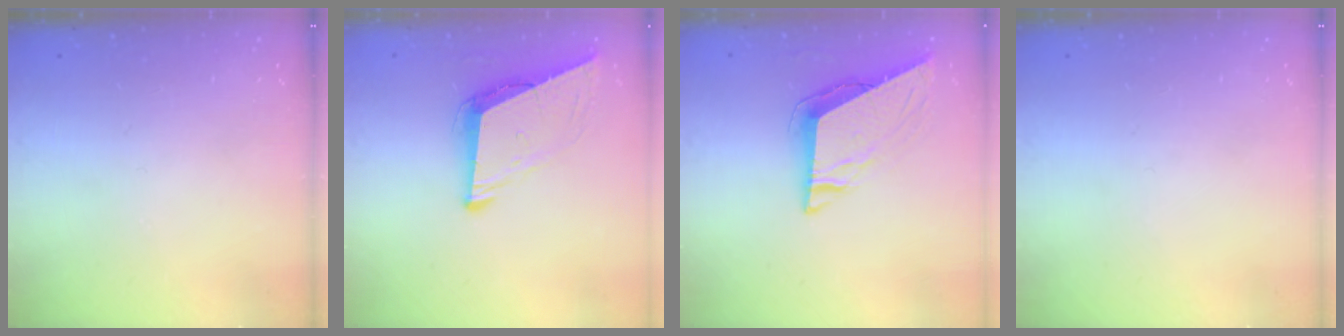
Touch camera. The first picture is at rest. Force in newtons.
{"total": 8.3, "press": 7.8, "slide": 3.1}
{"total": 8.4, "press": 8.4, "slide": 0.9}
{"total": 0.0}